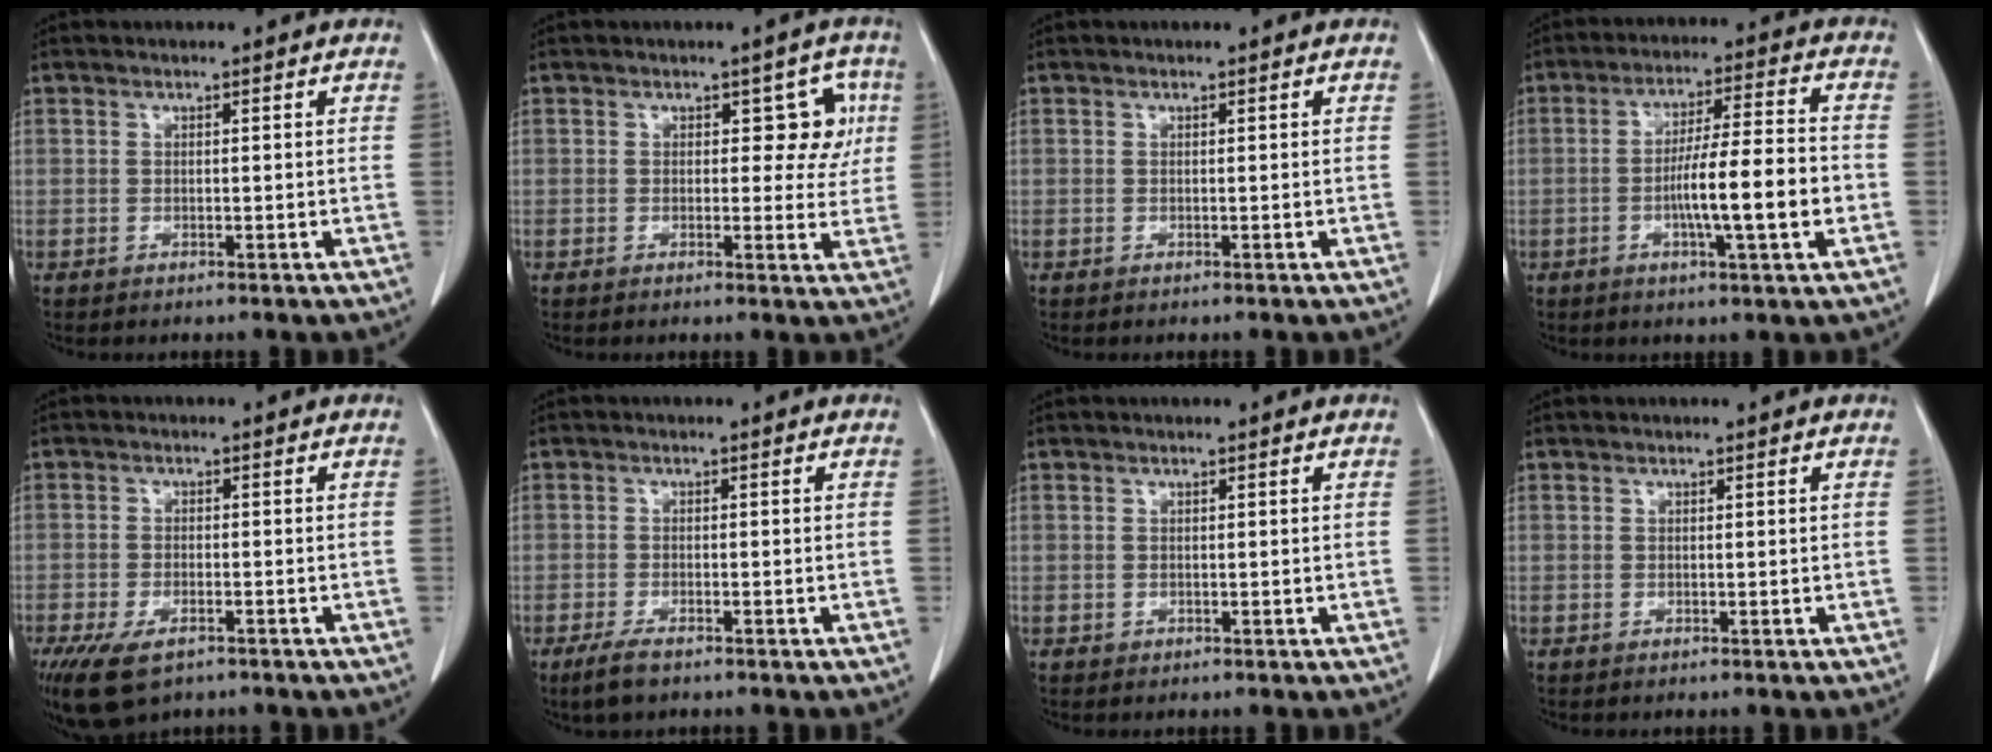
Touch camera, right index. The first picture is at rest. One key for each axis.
{"total": 5.3, "fx": 1.3, "fy": 3.1, "fz": 4.0, "tx": -0.028, "ty": 0.017, "tz": 0.013}
{"total": 0.0}
{"total": 10.9, "fx": -2.4, "fy": 0.5, "fz": 10.7, "tx": -0.174, "ty": 0.008, "tz": -0.040}
{"total": 9.2, "fx": -5.7, "fy": 4.4, "fz": 5.6, "tx": -0.121, "ty": -0.017, "tz": -0.090}
{"total": 3.2, "fx": -2.3, "fy": 1.0, "fz": 2.0, "tx": -0.052, "ty": -0.007, "tz": -0.041}
{"total": 0.0}
{"total": 0.0}